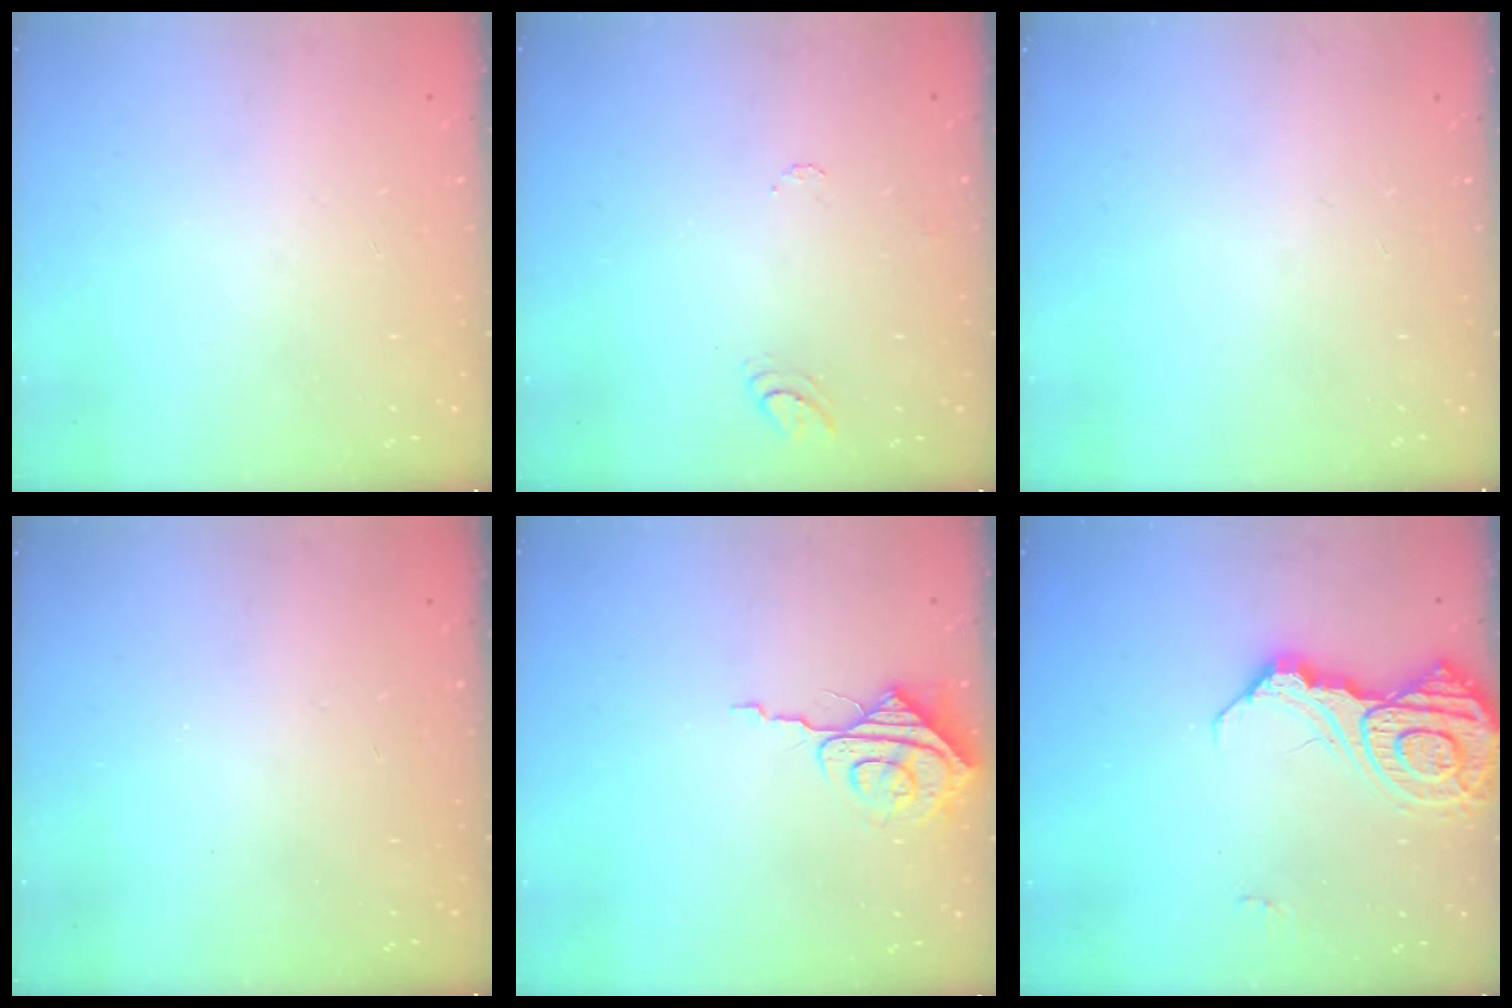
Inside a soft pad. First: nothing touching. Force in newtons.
{"total": 5.5, "press": 5.5, "slide": 0.7}
{"total": 0.0}
{"total": 0.0}
{"total": 8.1, "press": 8.0, "slide": 0.9}
{"total": 17.9, "press": 17.9, "slide": 1.4}